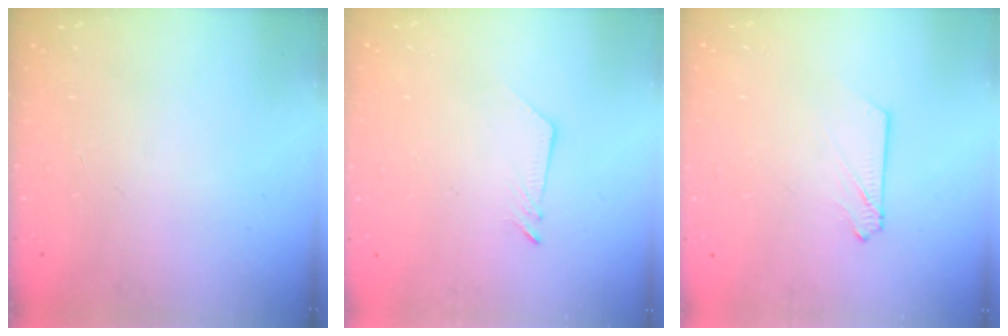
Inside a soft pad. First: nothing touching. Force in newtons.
{"total": 2.6, "press": 2.6, "slide": 0.3}
{"total": 3.0, "press": 3.0, "slide": 0.4}